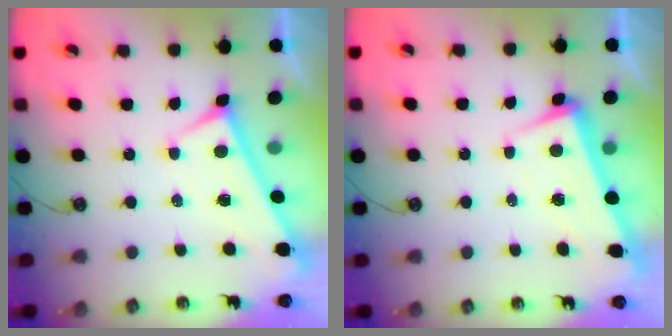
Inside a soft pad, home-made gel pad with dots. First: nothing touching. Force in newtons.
{"total": 2.8, "press": 2.3, "slide": 1.7}